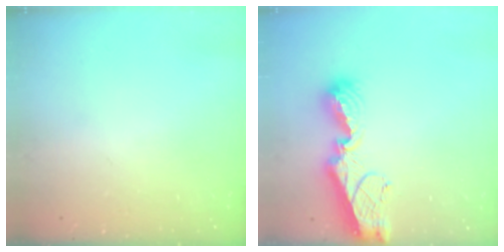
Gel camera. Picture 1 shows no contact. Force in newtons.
{"total": 11.7, "press": 11.6, "slide": 1.1}